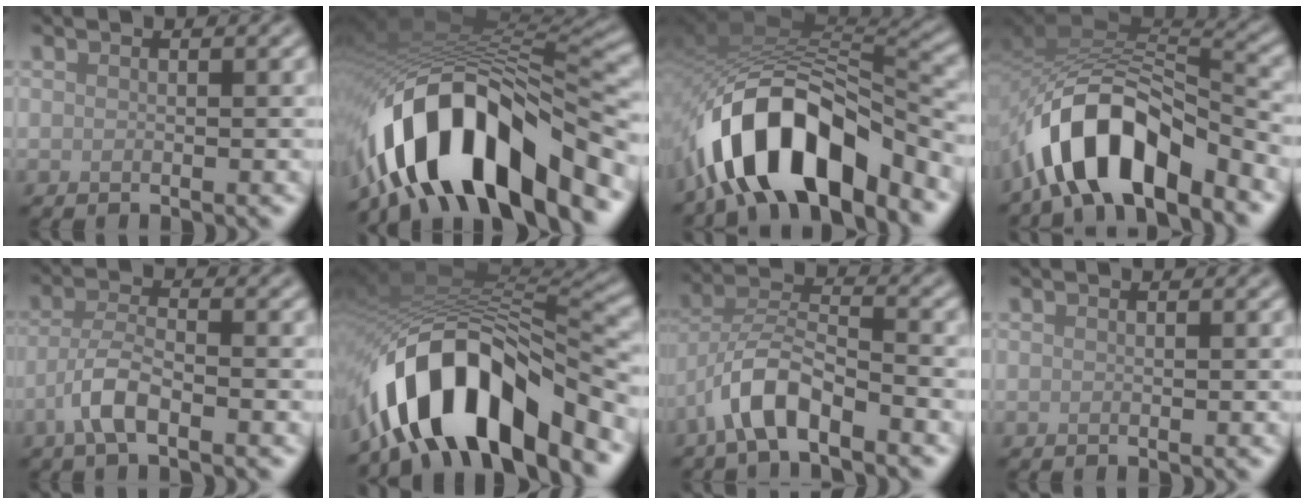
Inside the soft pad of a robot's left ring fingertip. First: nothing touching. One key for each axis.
{"total": 14.7, "fx": -7.9, "fy": 5.8, "fz": 11.0, "tx": -0.181, "ty": -0.005, "tz": -0.131}
{"total": 12.3, "fx": -7.3, "fy": 5.2, "fz": 8.4, "tx": -0.131, "ty": 0.004, "tz": -0.132}
{"total": 9.5, "fx": -6.0, "fy": 3.9, "fz": 6.2, "tx": -0.094, "ty": 0.008, "tz": -0.113}
{"total": 3.5, "fx": -1.9, "fy": 1.1, "fz": 2.7, "tx": -0.058, "ty": 0.006, "tz": -0.047}
{"total": 13.2, "fx": -7.6, "fy": 5.2, "fz": 9.5, "tx": -0.149, "ty": -0.002, "tz": -0.128}
{"total": 5.3, "fx": -3.5, "fy": 1.6, "fz": 3.7, "tx": -0.065, "ty": 0.013, "tz": -0.071}
{"total": 0.0}